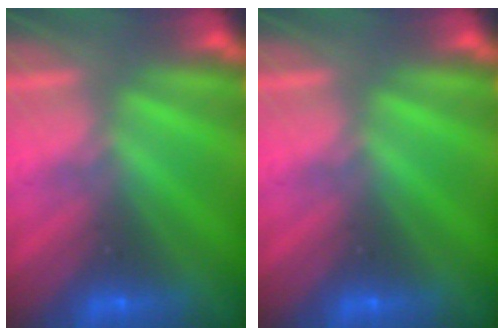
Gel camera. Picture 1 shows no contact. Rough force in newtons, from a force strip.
{"total": 0.0}